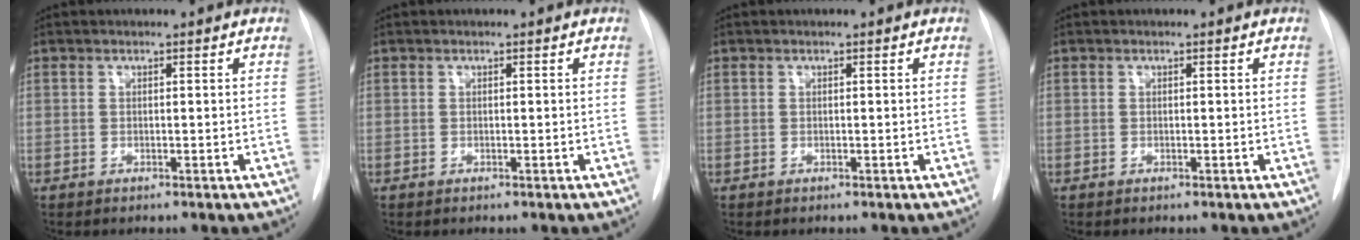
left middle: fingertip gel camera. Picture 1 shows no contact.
{"total": 0.0}
{"total": 0.0}
{"total": 0.0}